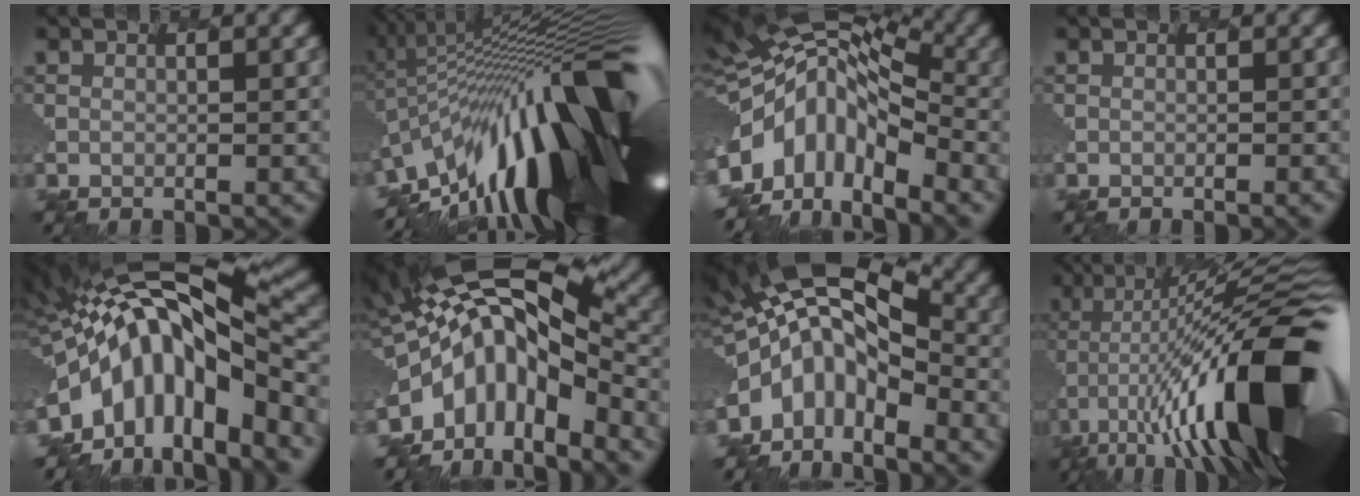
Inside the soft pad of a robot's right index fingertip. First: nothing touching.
{"total": 16.2, "force": [-4.3, 6.5, 14.2], "torque": [-0.207, 0.016, -0.104]}
{"total": 10.1, "force": [-3.8, 5.4, 7.6], "torque": [-0.157, 0.006, -0.079]}
{"total": 0.9, "force": [-0.5, 0.2, 0.8], "torque": [-0.007, 0.011, -0.009]}
{"total": 11.9, "force": [-3.9, 4.5, 10.4], "torque": [-0.182, 0.020, -0.072]}
{"total": 9.8, "force": [-2.9, 4.2, 8.3], "torque": [-0.153, 0.007, -0.061]}
{"total": 6.7, "force": [-2.7, 3.6, 4.9], "torque": [-0.098, 0.019, -0.077]}
{"total": 17.2, "force": [-3.5, 5.4, 16.0], "torque": [-0.255, 0.032, -0.080]}